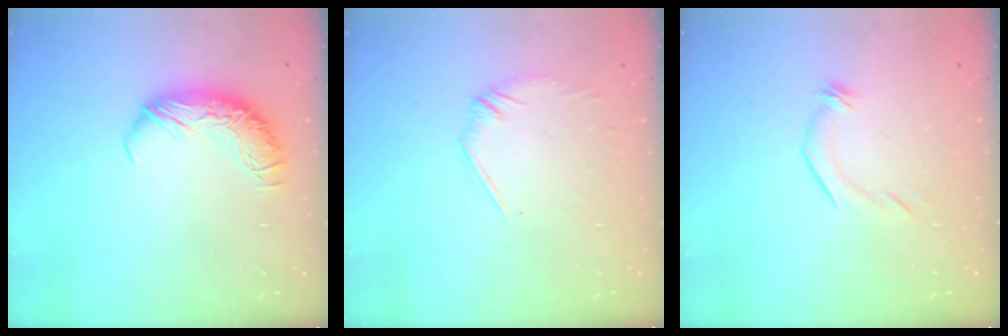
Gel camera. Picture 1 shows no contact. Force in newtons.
{"total": 3.8, "press": 3.5, "slide": 1.4}
{"total": 5.3, "press": 5.2, "slide": 1.0}